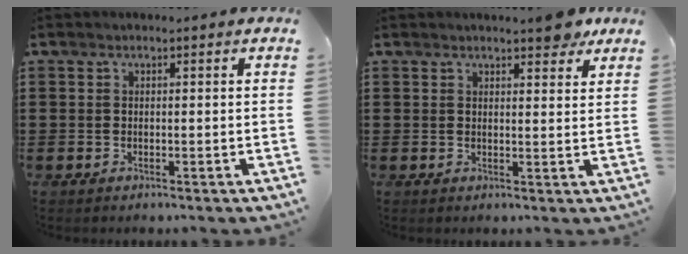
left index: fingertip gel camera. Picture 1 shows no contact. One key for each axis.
{"total": 4.4, "fx": 3.8, "fy": 1.0, "fz": 2.1, "tx": -0.025, "ty": -0.012, "tz": 0.066}